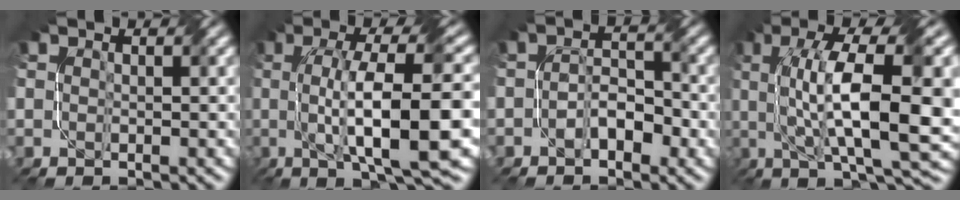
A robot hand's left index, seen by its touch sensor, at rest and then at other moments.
{"total": 11.8, "force": [-0.5, 2.8, 11.5], "torque": [-0.172, 0.007, -0.005]}
{"total": 2.9, "force": [-1.4, 1.6, 2.0], "torque": [-0.033, 0.009, -0.023]}
{"total": 13.3, "force": [1.3, 3.7, 12.7], "torque": [-0.198, 0.005, 0.024]}